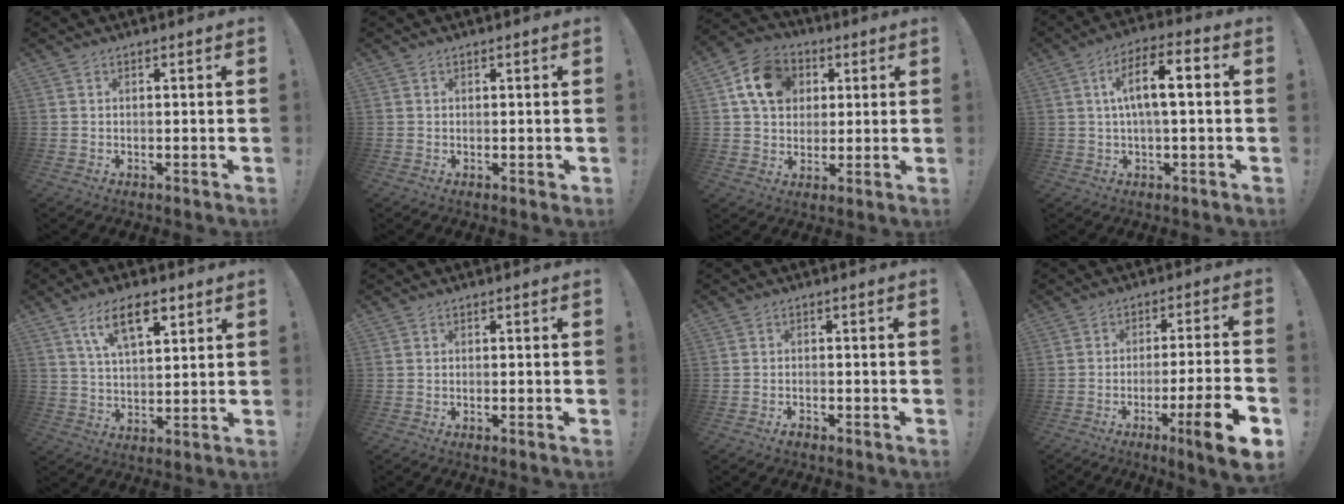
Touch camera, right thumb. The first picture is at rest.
{"total": 1.0, "force": [0.5, 0.6, 0.6], "torque": [-0.012, 0.003, 0.008]}
{"total": 13.8, "force": [4.3, 11.1, 7.0], "torque": [-0.106, 0.002, 0.090]}
{"total": 10.8, "force": [1.0, 3.6, 10.2], "torque": [-0.173, 0.014, 0.016]}
{"total": 11.4, "force": [6.1, 4.9, 8.3], "torque": [-0.136, -0.012, 0.107]}
{"total": 0.7, "force": [-0.4, -0.1, 0.6], "torque": [-0.018, 0.003, -0.005]}
{"total": 1.6, "force": [-1.4, 0.5, 0.7], "torque": [-0.007, 0.007, -0.025]}
{"total": 13.0, "force": [-6.3, 0.4, 11.4], "torque": [-0.165, 0.024, -0.091]}